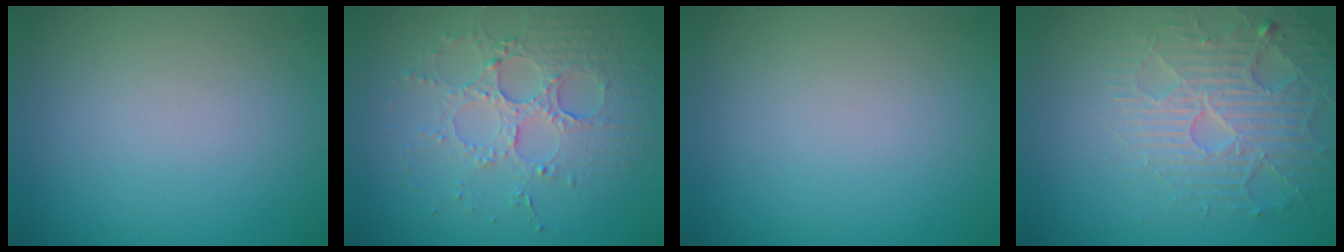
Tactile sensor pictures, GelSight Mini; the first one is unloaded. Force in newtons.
{"total": 3.9, "press": 3.7, "slide": 1.3}
{"total": 0.0}
{"total": 4.7, "press": 4.1, "slide": 2.4}